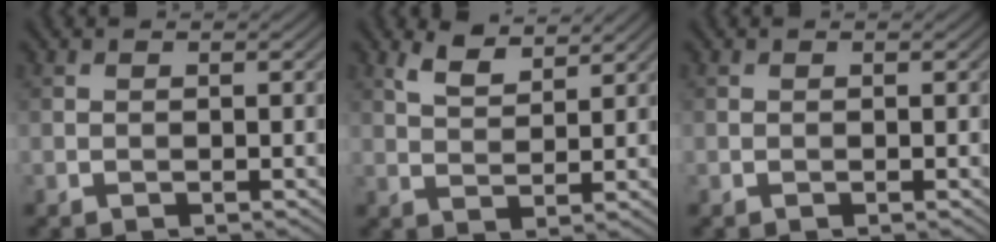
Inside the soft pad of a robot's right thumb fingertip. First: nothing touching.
{"total": 3.8, "force": [2.9, 1.2, 2.2], "torque": [-0.053, -0.001, 0.062]}
{"total": 0.0}